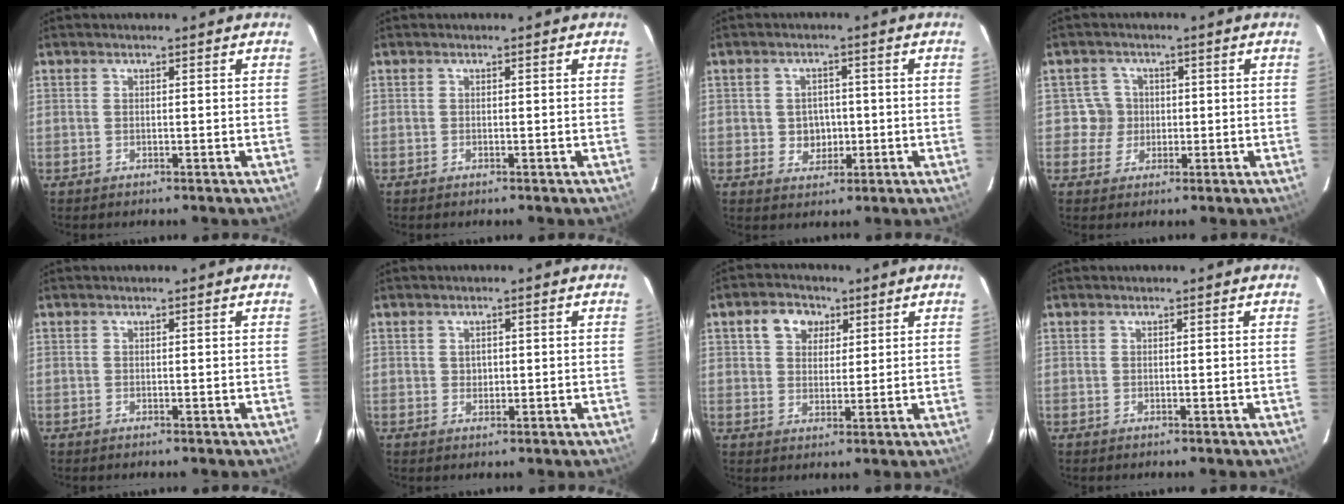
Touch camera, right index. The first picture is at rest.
{"total": 0.0}
{"total": 4.4, "force": [-0.5, 4.1, 1.6], "torque": [-0.033, 0.009, 0.002]}
{"total": 3.6, "force": [-0.1, 3.6, 0.0], "torque": [0.009, 0.011, -0.002]}
{"total": 0.0}
{"total": 1.3, "force": [0.3, 1.1, 0.5], "torque": [-0.006, 0.002, 0.004]}
{"total": 6.0, "force": [2.9, 4.4, 2.9], "torque": [-0.049, 0.019, 0.049]}
{"total": 0.0}